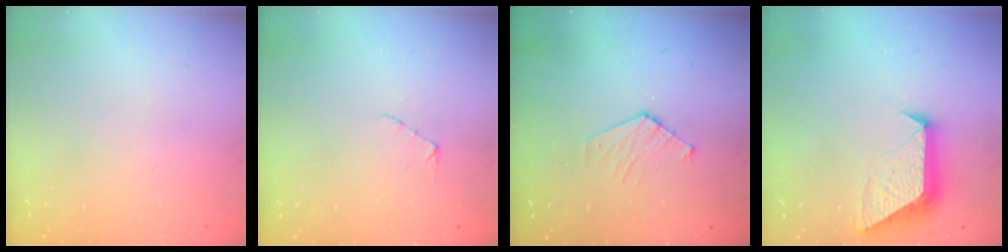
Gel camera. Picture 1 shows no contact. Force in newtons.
{"total": 3.2, "press": 3.2, "slide": 0.1}
{"total": 5.9, "press": 5.8, "slide": 0.6}
{"total": 11.5, "press": 11.4, "slide": 1.0}